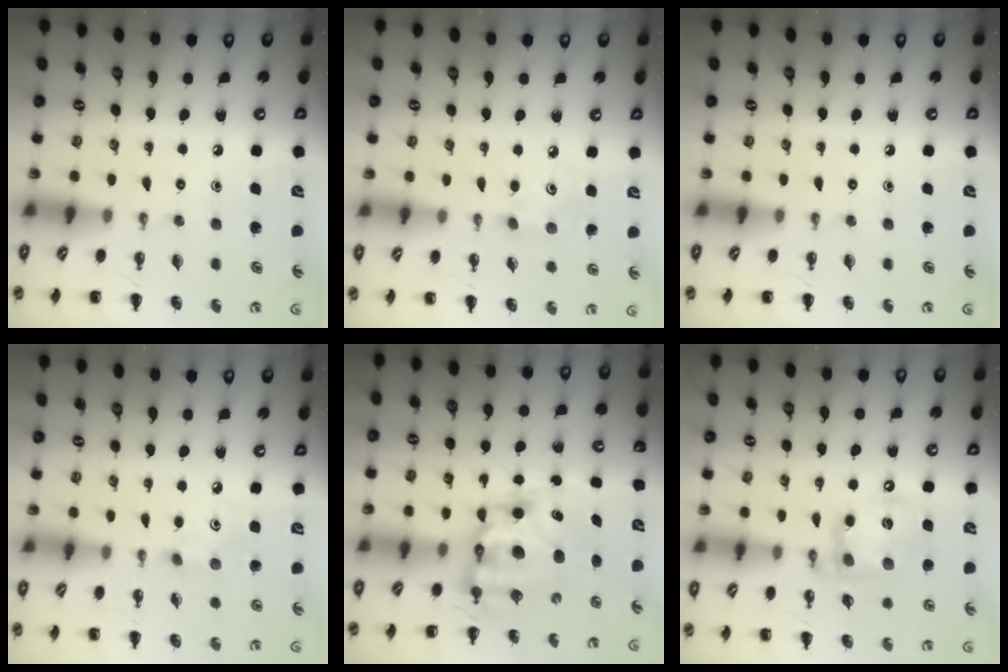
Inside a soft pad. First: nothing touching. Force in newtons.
{"total": 4.7, "press": 4.6, "slide": 1.0}
{"total": 0.0}
{"total": 2.6, "press": 2.5, "slide": 0.8}
{"total": 10.2, "press": 9.7, "slide": 3.0}
{"total": 15.4, "press": 15.1, "slide": 2.9}